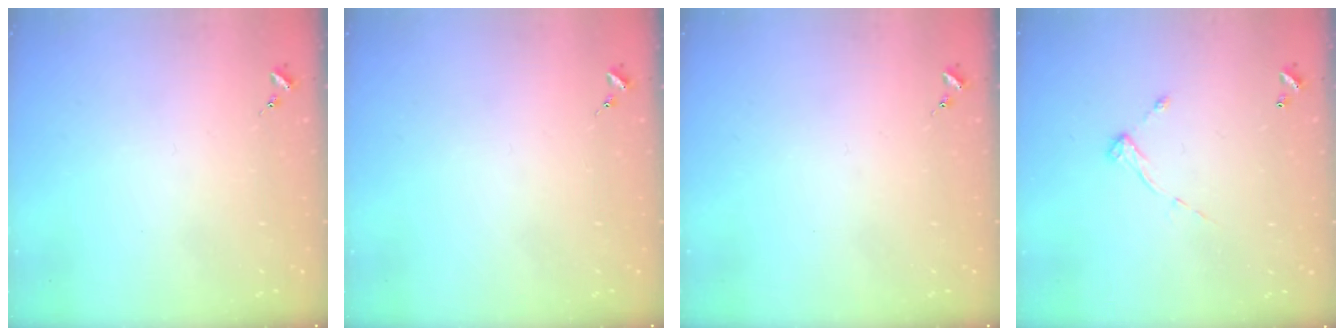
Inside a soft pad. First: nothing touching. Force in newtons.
{"total": 0.0}
{"total": 0.0}
{"total": 6.2, "press": 6.2, "slide": 0.3}